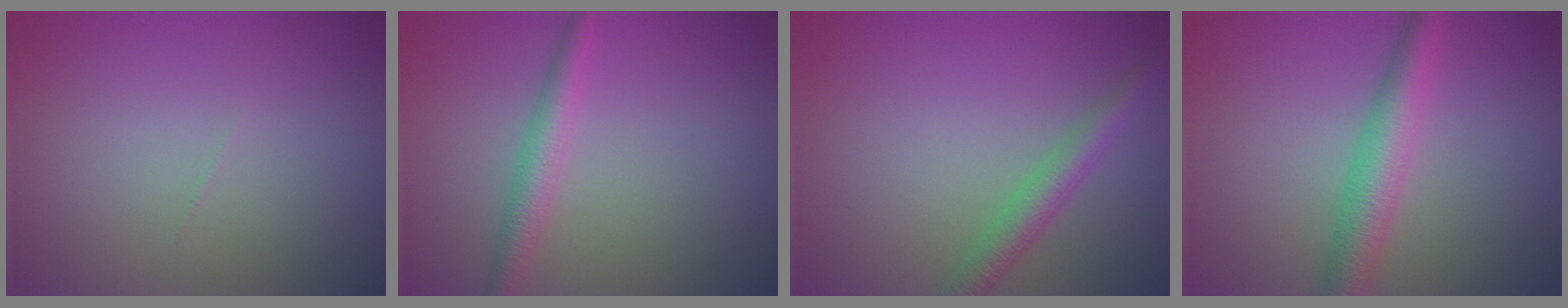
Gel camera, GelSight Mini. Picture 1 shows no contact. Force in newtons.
{"total": 2.7, "press": 2.7, "slide": 0.1}
{"total": 2.8, "press": 2.8, "slide": 0.1}
{"total": 4.3, "press": 4.3, "slide": 0.1}